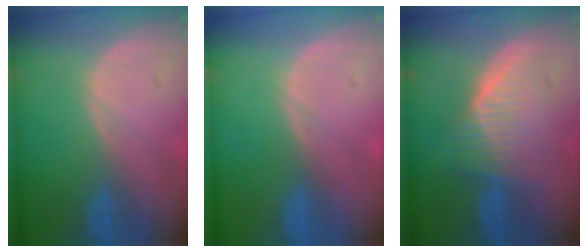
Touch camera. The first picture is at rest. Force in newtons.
{"total": 0.0}
{"total": 6.4, "press": 6.2, "slide": 1.8}